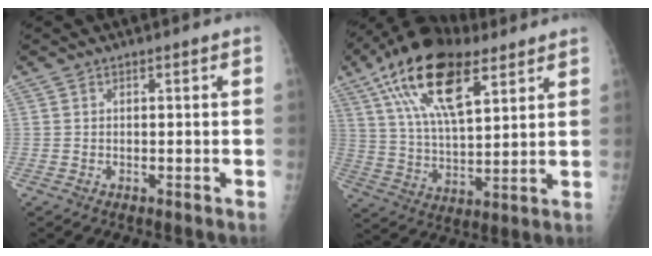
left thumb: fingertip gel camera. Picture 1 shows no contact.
{"total": 19.7, "force": [10.3, 8.5, 14.5], "torque": [-0.248, -0.021, 0.184]}